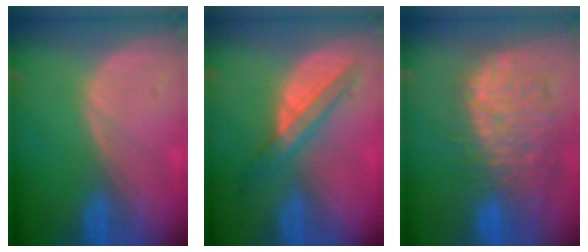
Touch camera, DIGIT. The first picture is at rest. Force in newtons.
{"total": 5.7, "press": 5.6, "slide": 1.3}
{"total": 12.7, "press": 11.1, "slide": 6.1}